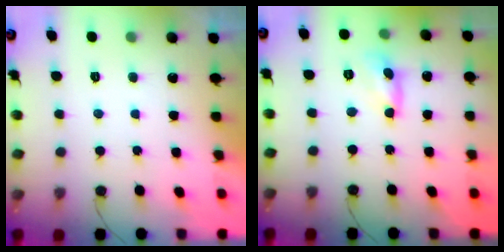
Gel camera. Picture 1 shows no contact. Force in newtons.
{"total": 1.8, "press": 1.8, "slide": 0.2}